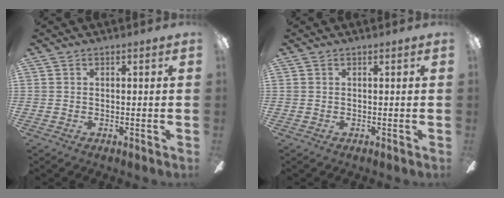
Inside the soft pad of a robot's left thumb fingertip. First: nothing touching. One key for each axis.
{"total": 0.0}